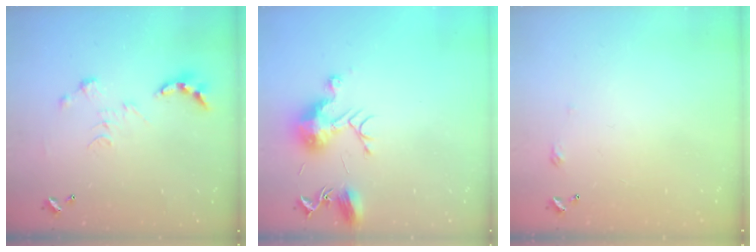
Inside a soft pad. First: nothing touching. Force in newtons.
{"total": 9.6, "press": 9.6, "slide": 0.4}
{"total": 2.7, "press": 2.6, "slide": 0.4}